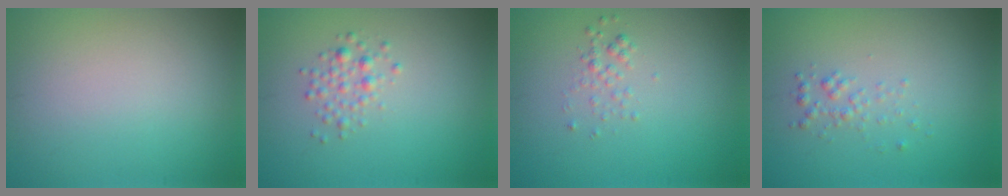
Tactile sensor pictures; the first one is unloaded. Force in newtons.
{"total": 1.5, "press": 1.5, "slide": 0.0}
{"total": 1.0, "press": 1.0, "slide": 0.1}
{"total": 1.1, "press": 1.1, "slide": 0.1}